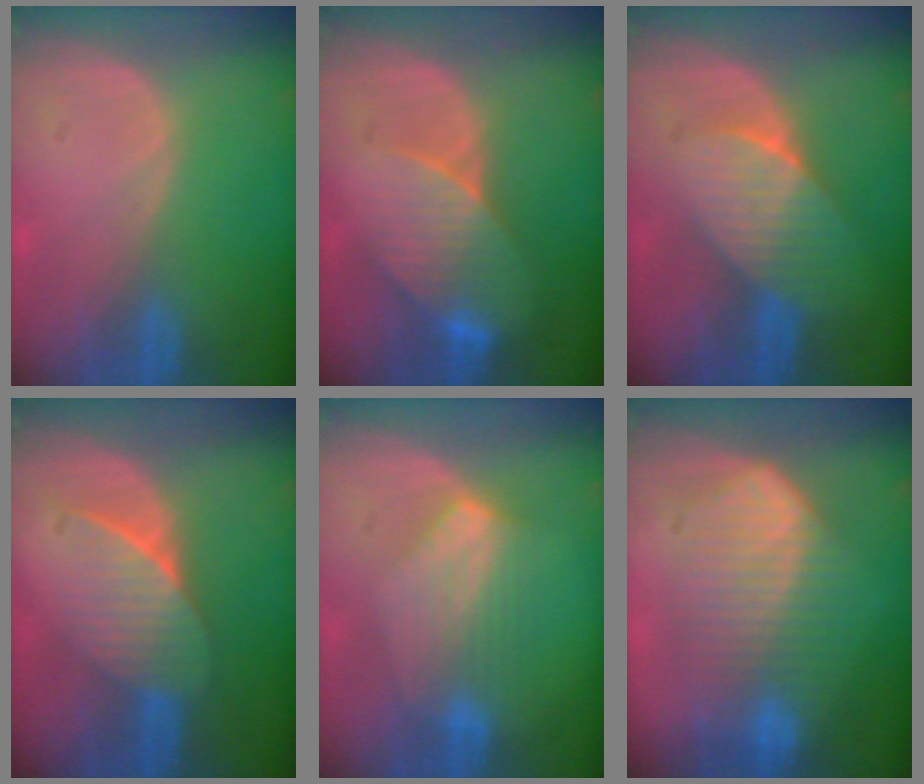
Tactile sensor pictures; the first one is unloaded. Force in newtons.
{"total": 8.3, "press": 7.6, "slide": 3.4}
{"total": 7.5, "press": 6.7, "slide": 3.4}
{"total": 7.4, "press": 6.7, "slide": 3.0}
{"total": 6.8, "press": 6.7, "slide": 1.1}
{"total": 10.5, "press": 10.4, "slide": 0.5}